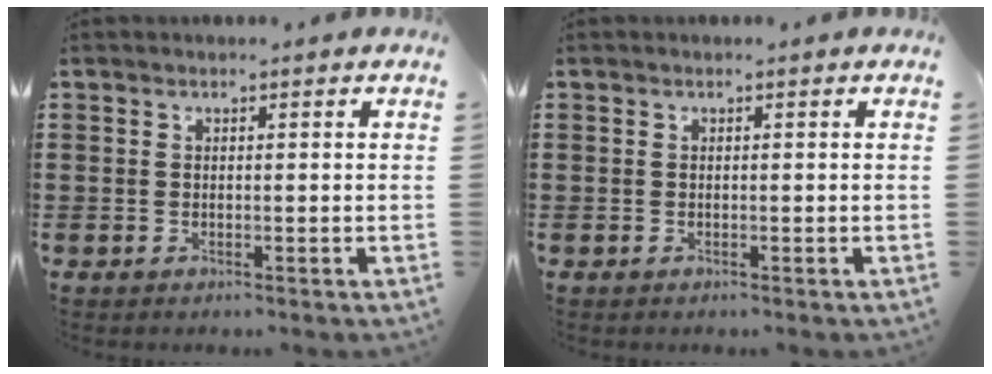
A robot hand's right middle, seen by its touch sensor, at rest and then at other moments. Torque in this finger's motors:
{"motor_torque": [0.04, -0.13, 0.04, 0.01]}